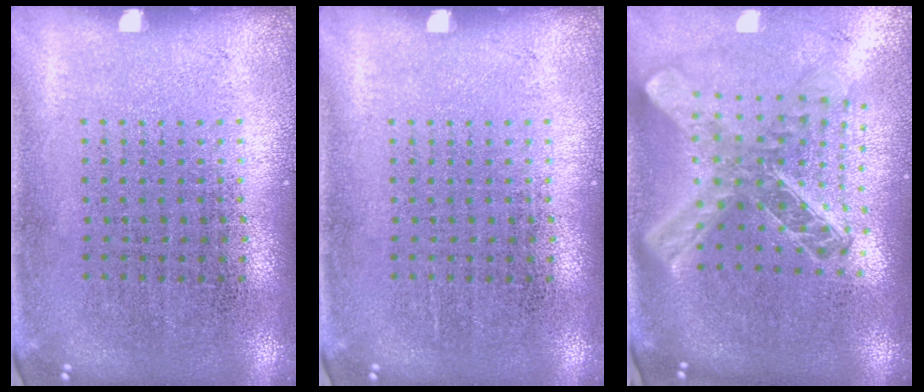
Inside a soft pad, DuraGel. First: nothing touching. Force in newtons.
{"total": 0.0}
{"total": 2.6, "press": 1.9, "slide": 1.7}